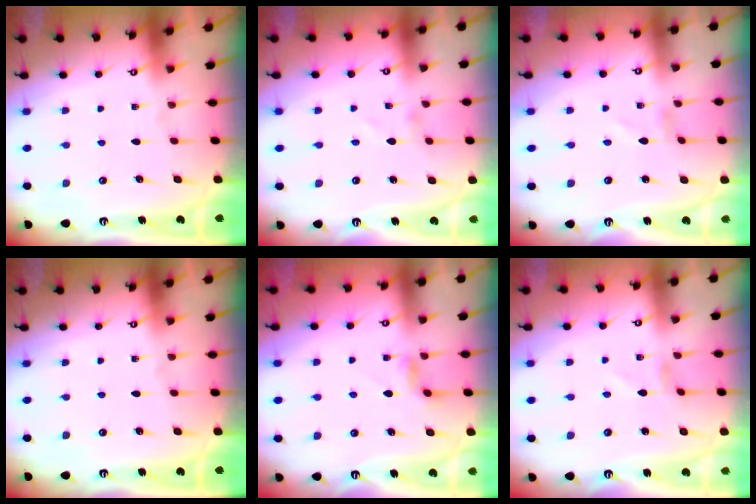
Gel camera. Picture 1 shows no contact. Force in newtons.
{"total": 1.0, "press": 1.0, "slide": 0.1}
{"total": 1.3, "press": 1.2, "slide": 0.1}
{"total": 0.0}
{"total": 3.7, "press": 3.7, "slide": 0.6}
{"total": 0.0}